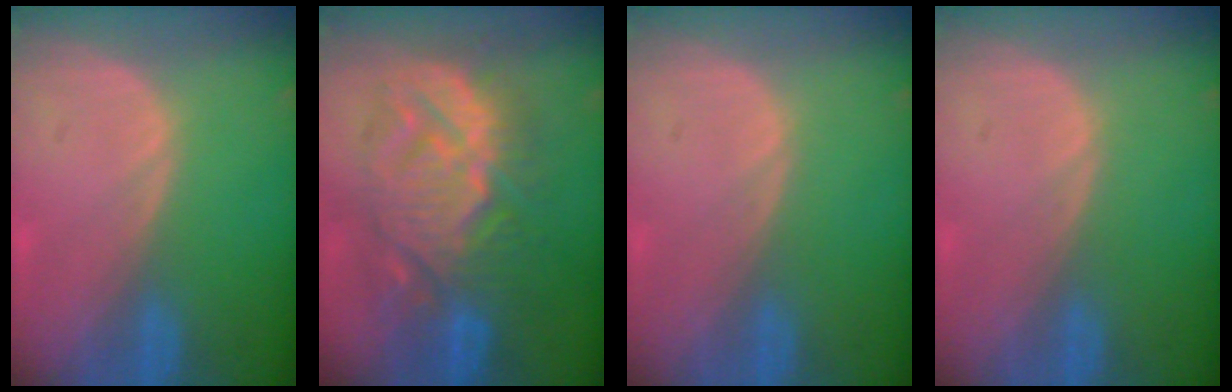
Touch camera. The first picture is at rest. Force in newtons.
{"total": 11.5, "press": 11.5, "slide": 1.0}
{"total": 0.0}
{"total": 0.0}